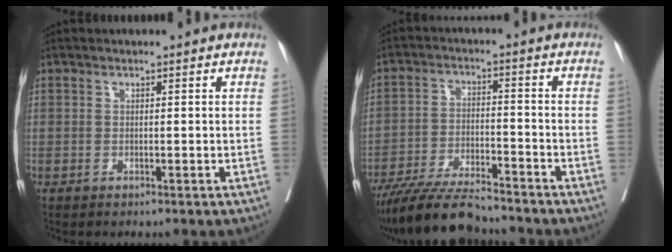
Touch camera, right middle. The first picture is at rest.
{"total": 11.7, "force": [-10.6, 1.2, 5.0], "torque": [-0.082, -0.017, -0.186]}